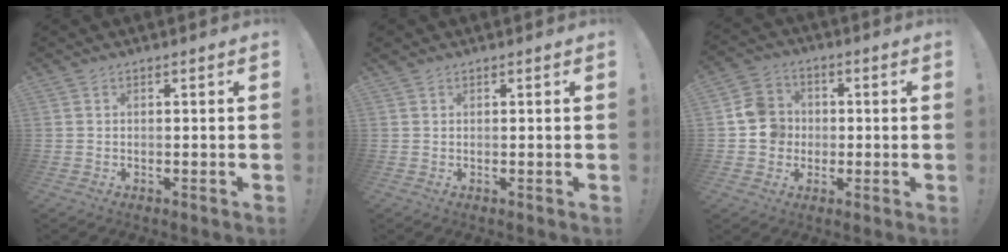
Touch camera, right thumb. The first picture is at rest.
{"total": 0.9, "force": [0.8, 0.5, 0.2], "torque": [0.003, -0.002, 0.014]}
{"total": 9.8, "force": [-0.1, 9.3, 3.0], "torque": [-0.036, 0.015, 0.004]}